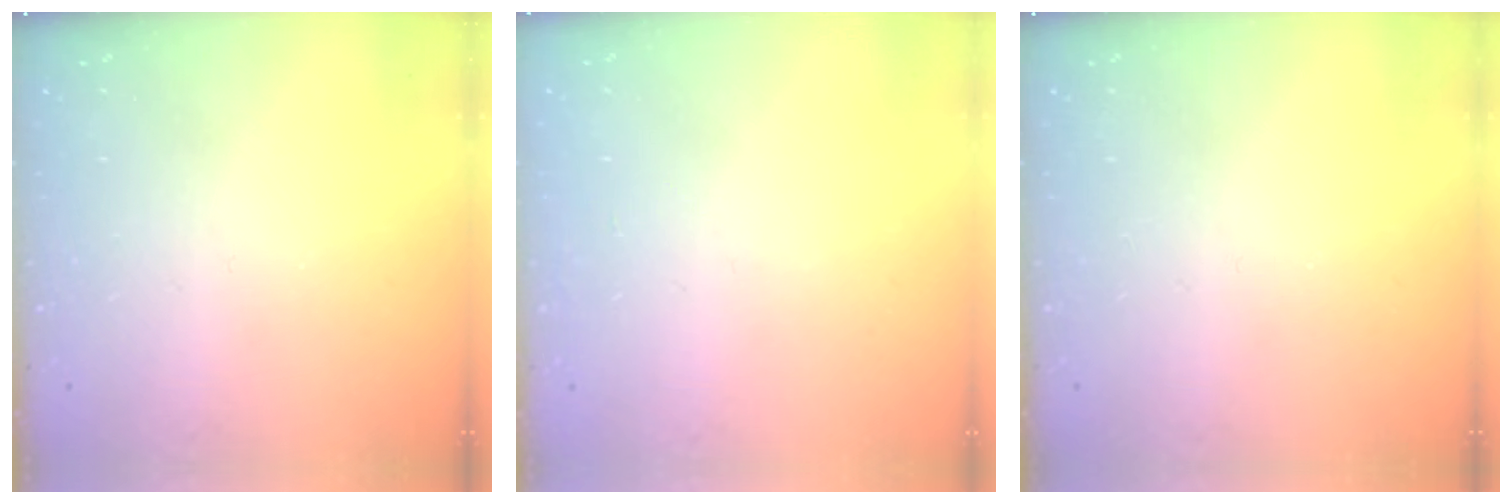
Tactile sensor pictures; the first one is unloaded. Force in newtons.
{"total": 0.9, "press": 0.9, "slide": 0.0}
{"total": 0.0}